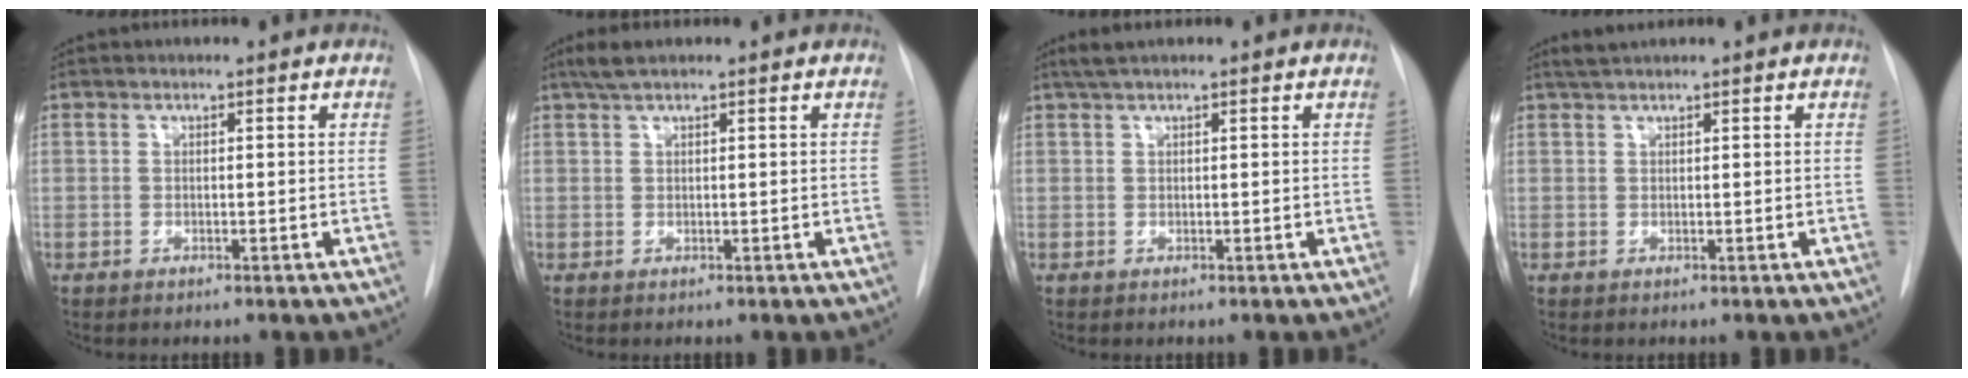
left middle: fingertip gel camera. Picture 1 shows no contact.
{"total": 2.5, "force": [1.9, 0.3, 1.6], "torque": [-0.039, 0.012, 0.037]}
{"total": 2.1, "force": [1.6, 0.0, 1.4], "torque": [-0.033, 0.017, 0.031]}
{"total": 1.7, "force": [1.5, -0.1, 0.7], "torque": [-0.018, 0.010, 0.031]}